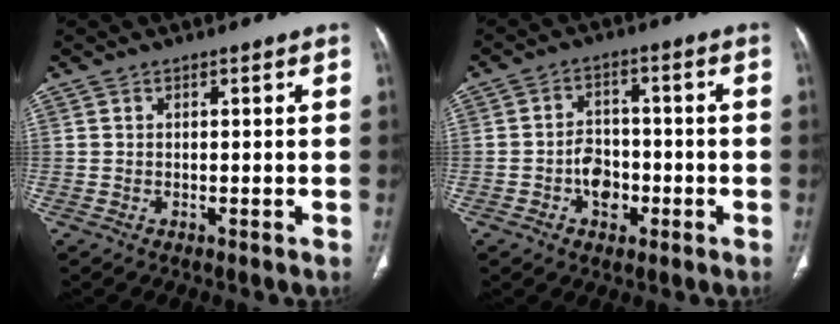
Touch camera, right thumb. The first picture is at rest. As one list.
[{"total": 6.3, "force": [-2.1, 4.6, 3.6], "torque": [-0.034, 0.022, -0.037]}]